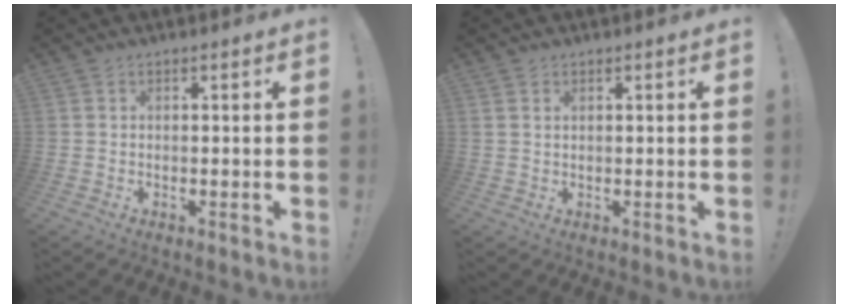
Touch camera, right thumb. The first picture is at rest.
{"total": 1.5, "force": [0.7, 1.1, 0.7], "torque": [-0.014, 0.003, 0.013]}